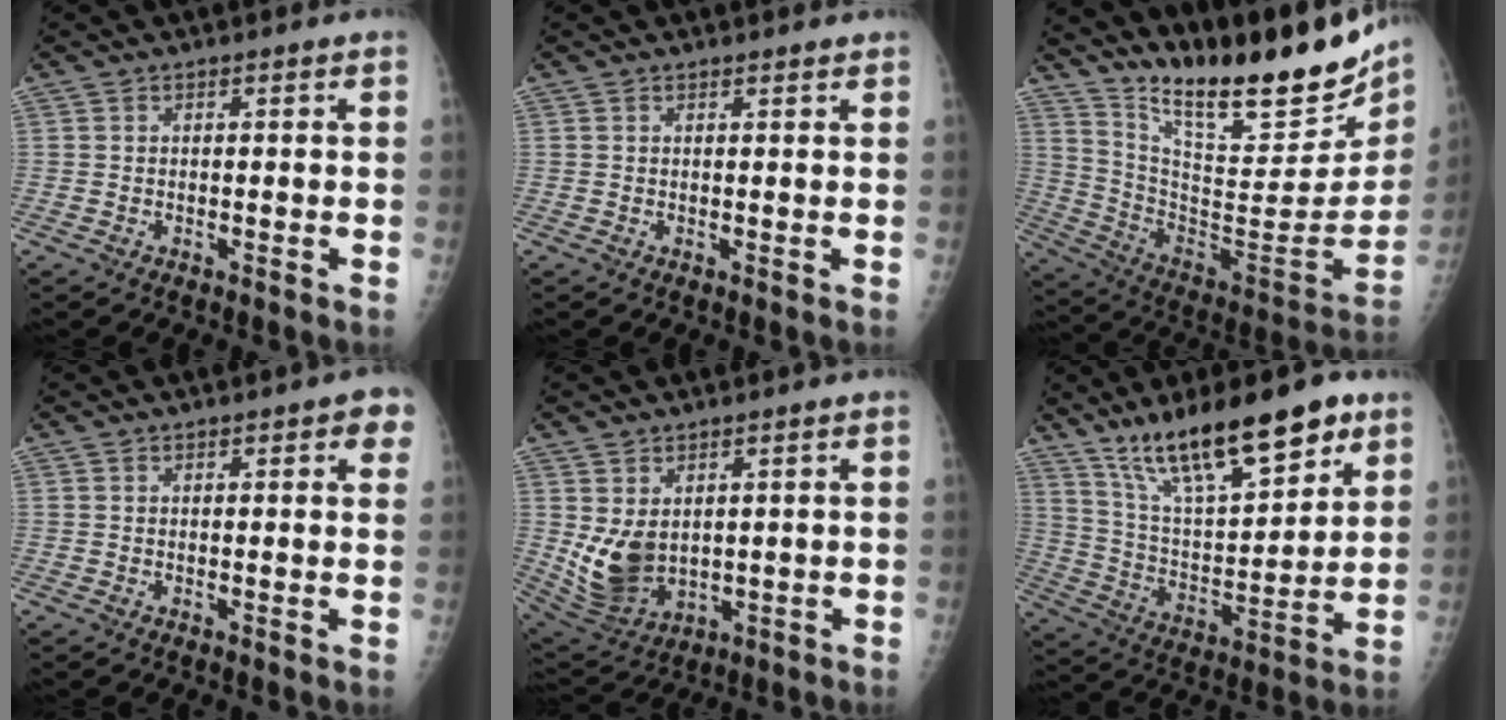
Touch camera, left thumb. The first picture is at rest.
{"total": 1.1, "force": [1.0, 0.3, 0.3], "torque": [-0.002, -0.003, 0.014]}
{"total": 28.1, "force": [21.6, 7.4, 16.4], "torque": [-0.223, -0.112, 0.332]}
{"total": 4.5, "force": [2.4, 1.5, 3.5], "torque": [-0.024, -0.005, 0.022]}
{"total": 8.9, "force": [1.7, 6.2, 6.2], "torque": [-0.105, -0.025, 0.056]}
{"total": 21.6, "force": [14.2, 6.7, 14.8], "torque": [-0.218, -0.056, 0.251]}